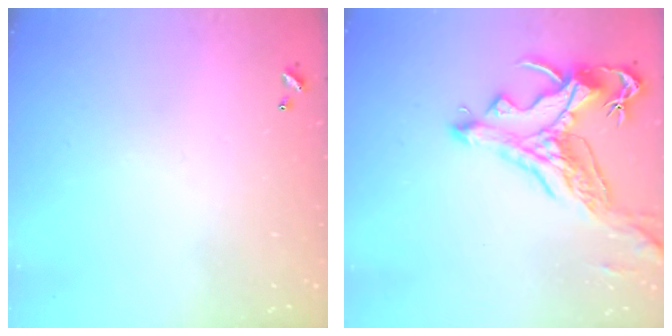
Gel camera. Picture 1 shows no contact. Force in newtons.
{"total": 2.2, "press": 1.7, "slide": 1.3}